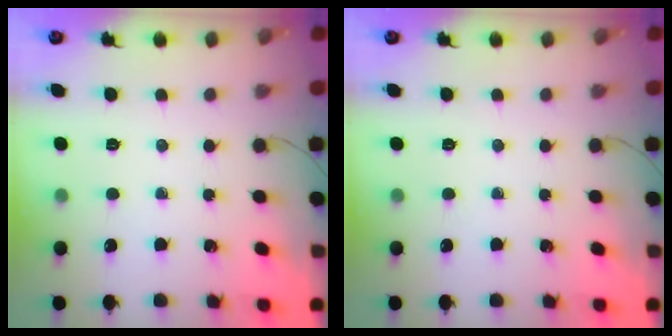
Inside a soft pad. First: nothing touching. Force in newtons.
{"total": 0.0}